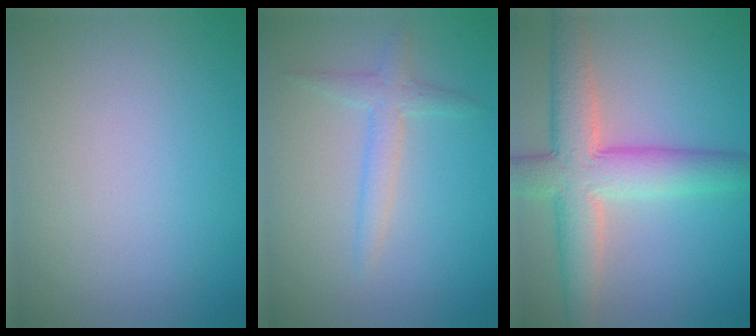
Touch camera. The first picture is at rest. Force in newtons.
{"total": 2.0, "press": 2.0, "slide": 0.1}
{"total": 7.4, "press": 7.4, "slide": 0.4}